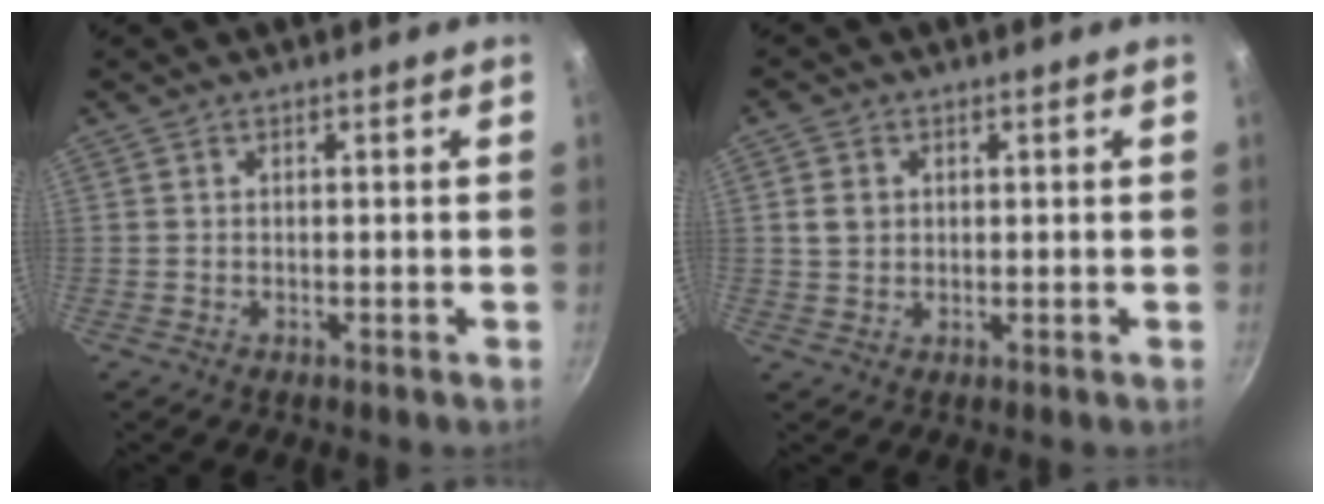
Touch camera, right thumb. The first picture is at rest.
{"total": 3.5, "force": [0.7, 2.8, 1.8], "torque": [-0.026, 0.001, 0.012]}